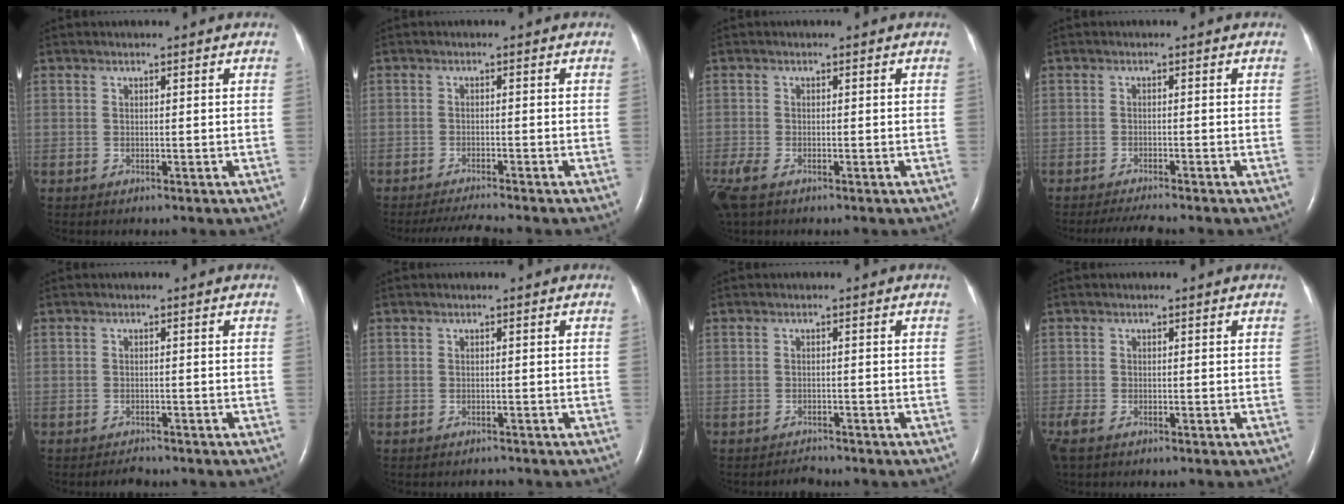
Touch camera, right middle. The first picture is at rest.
{"total": 4.2, "force": [-3.9, -0.8, 1.4], "torque": [-0.030, -0.017, -0.064]}
{"total": 5.7, "force": [-3.7, 2.4, 3.6], "torque": [-0.095, -0.018, -0.068]}
{"total": 4.0, "force": [-3.6, -0.2, 1.8], "torque": [-0.035, -0.015, -0.058]}
{"total": 1.5, "force": [-1.4, 0.4, 0.3], "torque": [-0.011, -0.006, -0.017]}
{"total": 0.6, "force": [-0.6, 0.1, 0.0], "torque": [-0.007, -0.002, -0.009]}
{"total": 1.4, "force": [-1.4, 0.2, -0.1], "torque": [-0.004, -0.007, -0.019]}
{"total": 3.4, "force": [-2.3, 1.4, 2.1], "torque": [-0.060, -0.013, -0.041]}